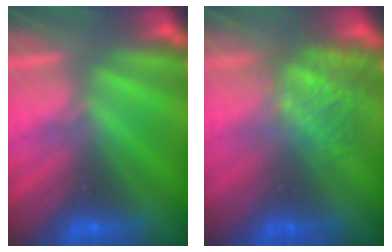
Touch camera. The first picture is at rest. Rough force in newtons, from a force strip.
{"total": 4.6}